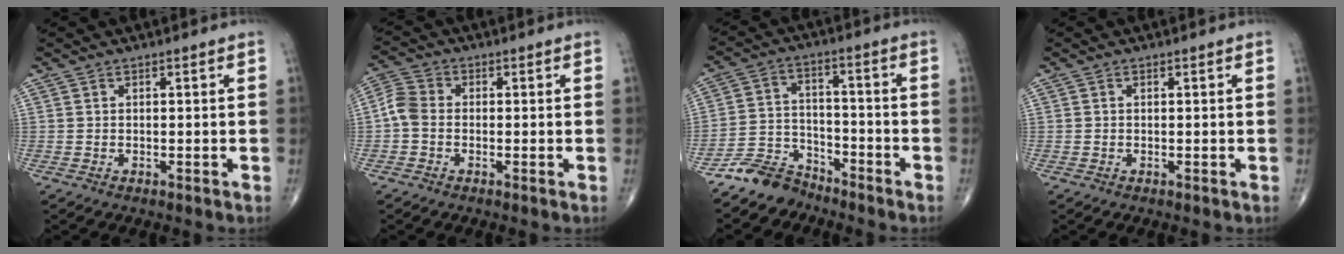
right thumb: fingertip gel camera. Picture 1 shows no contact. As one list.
[{"total": 4.5, "force": [-0.8, 3.4, 2.9], "torque": [-0.058, 0.011, -0.028]}, {"total": 7.3, "force": [-6.6, 3.2, 0.3], "torque": [0.015, 0.054, -0.136]}, {"total": 0.0}]